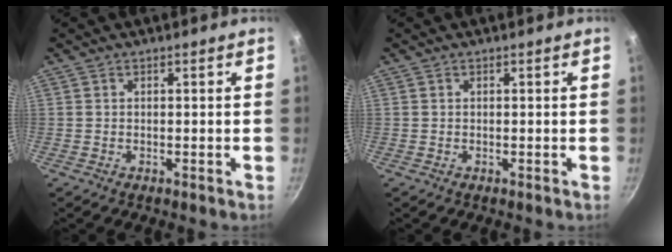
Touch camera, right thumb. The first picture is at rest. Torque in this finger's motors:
{"motor_torque": [-0.15, -0.21, 0.27, -0.16, 0.02]}